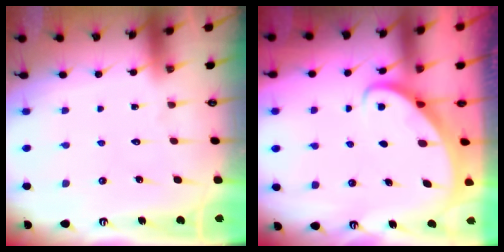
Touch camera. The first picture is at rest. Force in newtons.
{"total": 2.7, "press": 2.7, "slide": 0.3}